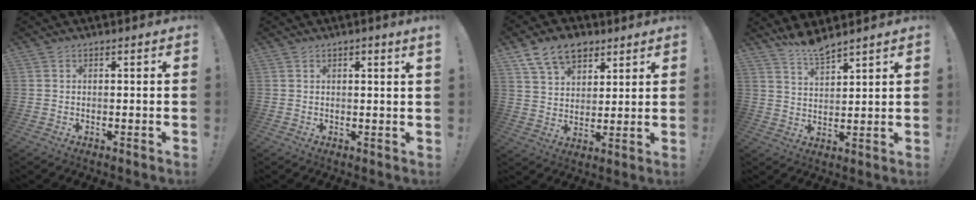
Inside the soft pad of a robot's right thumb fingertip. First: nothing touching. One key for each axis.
{"total": 1.5, "fx": 0.9, "fy": -0.3, "fz": 1.2, "tx": -0.016, "ty": -0.004, "tz": 0.014}
{"total": 11.9, "fx": 7.4, "fy": 7.6, "fz": 5.6, "tx": -0.084, "ty": -0.035, "tz": 0.140}
{"total": 6.4, "fx": 6.0, "fy": 0.6, "fz": 2.3, "tx": -0.048, "ty": -0.038, "tz": 0.107}